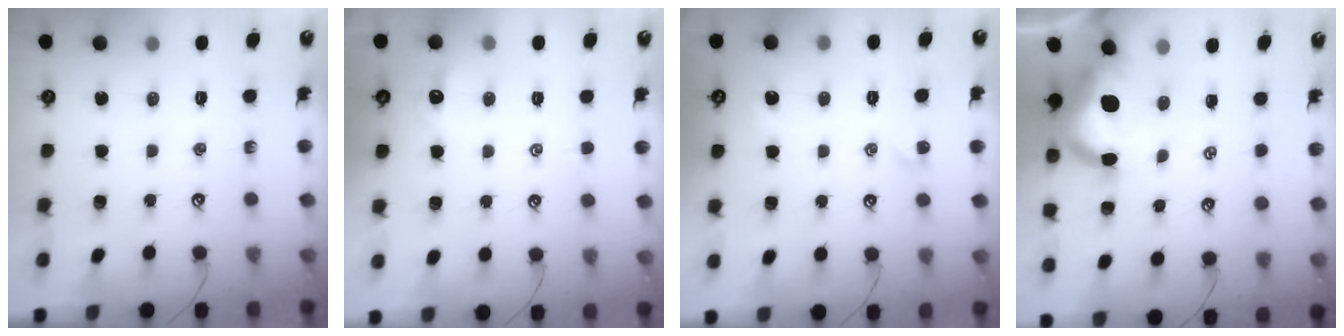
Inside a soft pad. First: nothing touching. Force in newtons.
{"total": 0.7, "press": 0.2, "slide": 0.7}
{"total": 2.1, "press": 2.0, "slide": 0.6}
{"total": 9.4, "press": 9.3, "slide": 1.4}